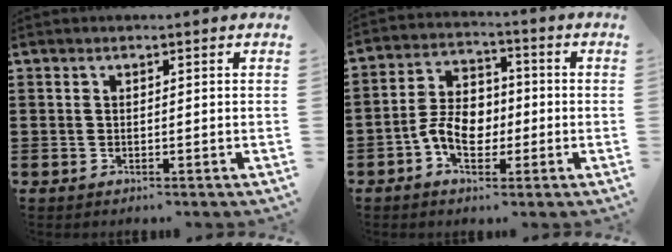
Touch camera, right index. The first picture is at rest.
{"total": 6.5, "force": [-1.8, 4.7, 4.2], "torque": [-0.084, 0.007, -0.037]}